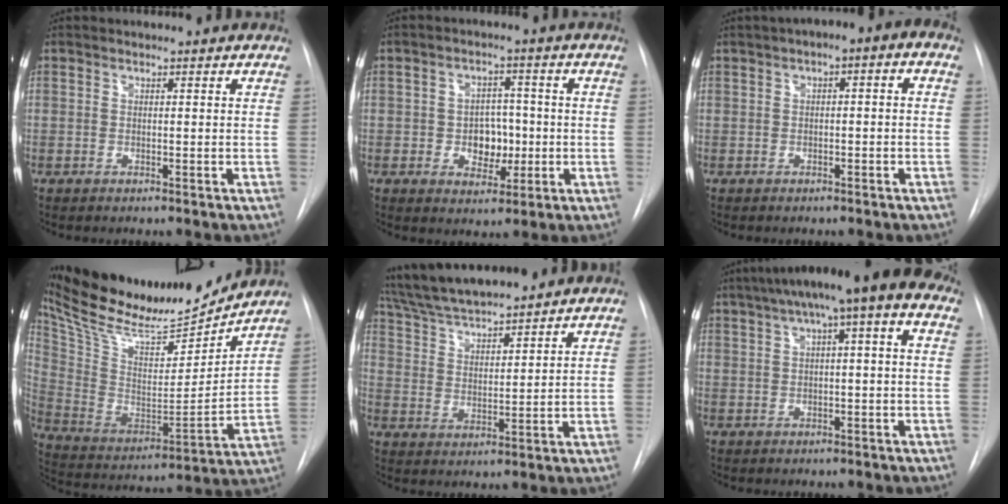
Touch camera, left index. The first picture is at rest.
{"total": 5.6, "force": [-0.8, 4.1, 3.8], "torque": [-0.051, 0.010, -0.005]}
{"total": 5.6, "force": [1.4, 1.9, 5.1], "torque": [-0.079, 0.032, 0.013]}
{"total": 24.3, "force": [22.0, 4.5, 9.3], "torque": [-0.179, -0.022, 0.356]}
{"total": 12.8, "force": [11.7, 1.0, 5.1], "torque": [-0.095, 0.022, 0.211]}
{"total": 12.8, "force": [6.1, 2.0, 11.1], "torque": [-0.170, 0.057, 0.081]}